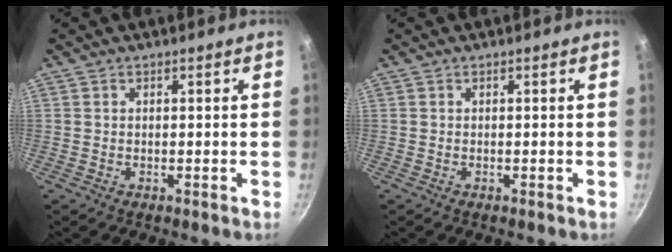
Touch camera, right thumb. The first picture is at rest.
{"total": 0.0}